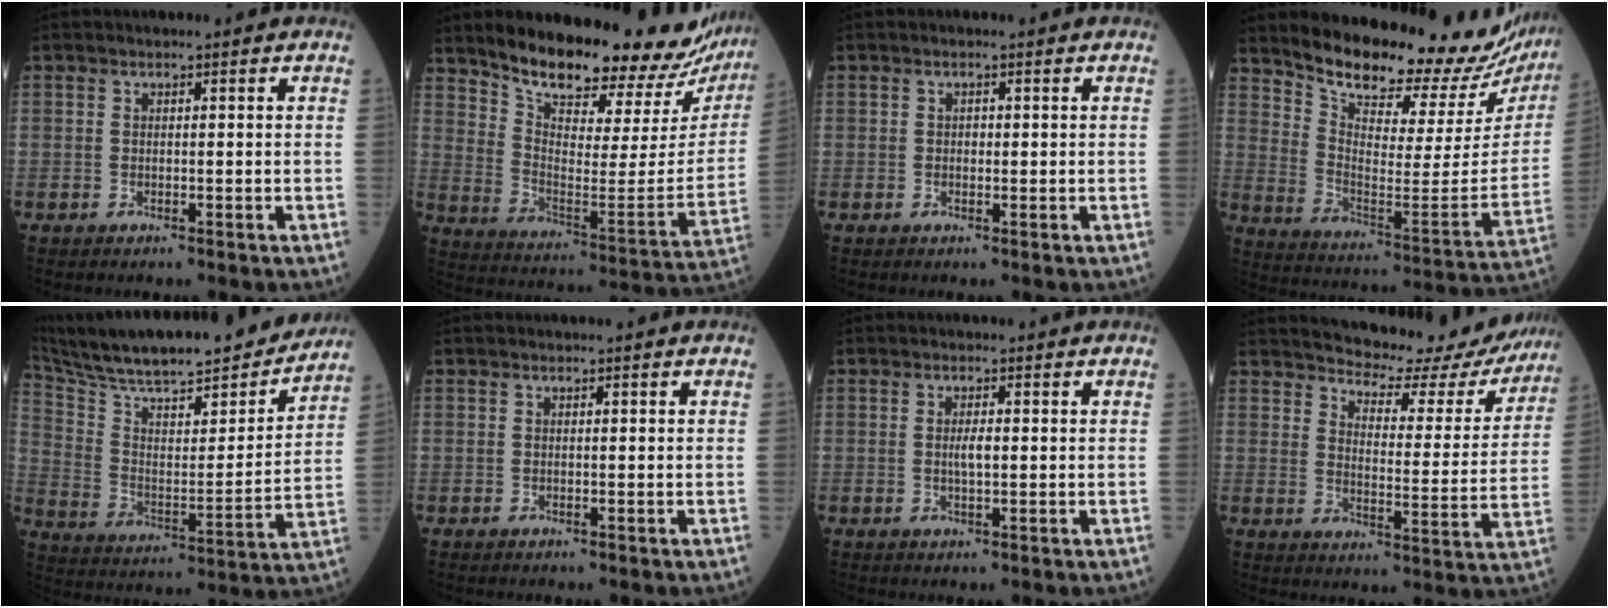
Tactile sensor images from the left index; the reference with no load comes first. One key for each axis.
{"total": 25.3, "fx": 21.7, "fy": 7.7, "fz": 10.4, "tx": -0.160, "ty": -0.042, "tz": 0.294}
{"total": 0.6, "fx": 0.1, "fy": 0.4, "fz": 0.3, "tx": -0.006, "ty": 0.001, "tz": 0.001}
{"total": 24.1, "fx": 22.5, "fy": 4.5, "fz": 7.3, "tx": -0.120, "ty": -0.104, "tz": 0.302}
{"total": 27.9, "fx": 24.4, "fy": 4.5, "fz": 12.7, "tx": -0.225, "ty": -0.016, "tz": 0.356}
{"total": 0.0}
{"total": 1.7, "fx": 0.1, "fy": 0.4, "fz": 1.7, "tx": -0.036, "ty": 0.000, "tz": 0.003}
{"total": 17.0, "fx": 16.0, "fy": 4.0, "fz": 4.0, "tx": -0.038, "ty": -0.043, "tz": 0.184}